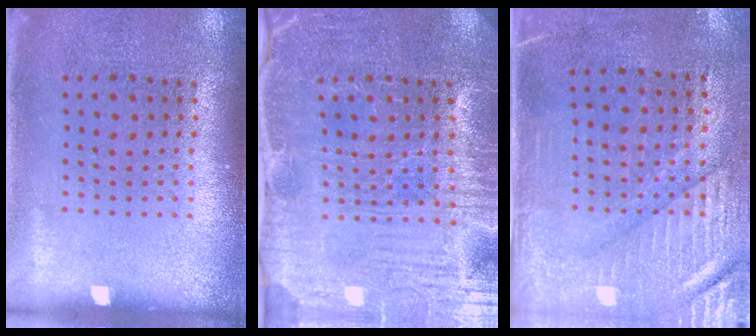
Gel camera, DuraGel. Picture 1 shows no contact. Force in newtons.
{"total": 3.9, "press": 3.9, "slide": 0.4}
{"total": 3.1, "press": 2.6, "slide": 1.6}